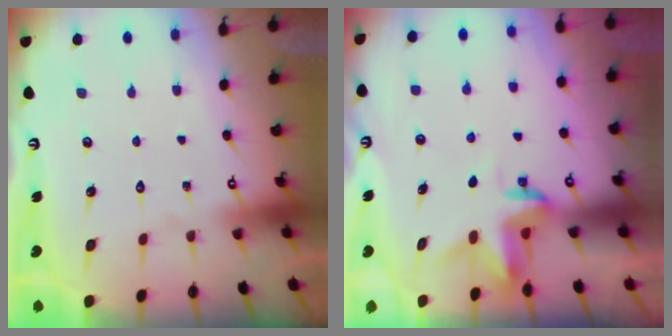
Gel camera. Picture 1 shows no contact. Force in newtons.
{"total": 3.4, "press": 3.4, "slide": 0.2}